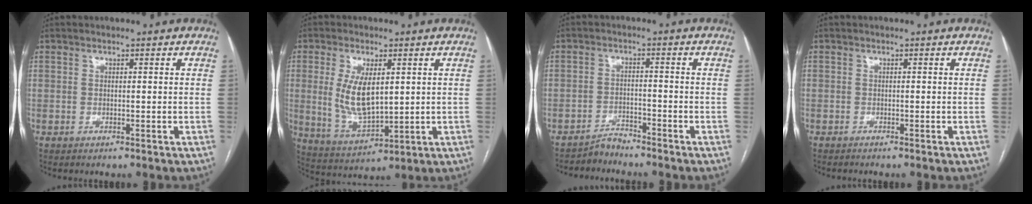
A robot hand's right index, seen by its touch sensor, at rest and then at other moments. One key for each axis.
{"total": 9.6, "fx": 1.6, "fy": 3.9, "fz": 8.6, "tx": -0.181, "ty": -0.006, "tz": 0.040}
{"total": 2.9, "fx": -2.9, "fy": 0.0, "fz": -0.2, "tx": 0.003, "ty": -0.017, "tz": -0.051}
{"total": 0.7, "fx": -0.7, "fy": 0.1, "fz": 0.1, "tx": -0.008, "ty": -0.002, "tz": -0.012}